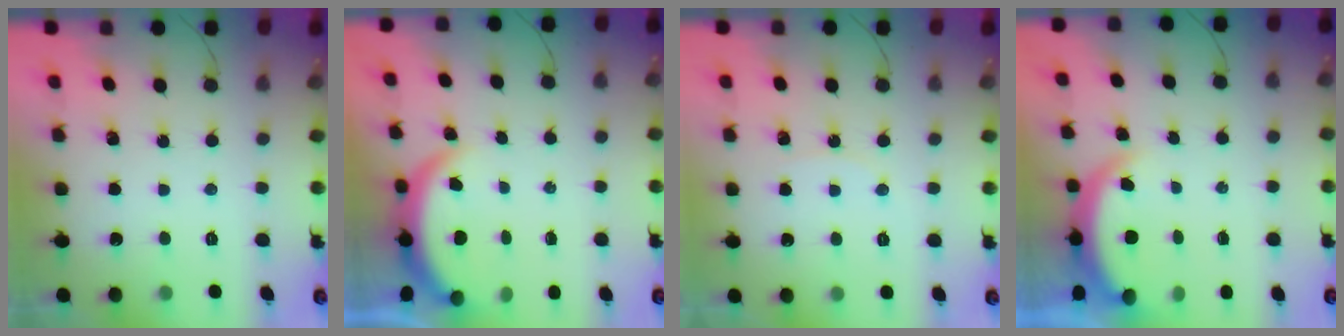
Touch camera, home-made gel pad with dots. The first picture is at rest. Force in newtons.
{"total": 3.8, "press": 3.8, "slide": 0.2}
{"total": 4.8, "press": 4.1, "slide": 2.5}
{"total": 5.5, "press": 5.5, "slide": 0.4}